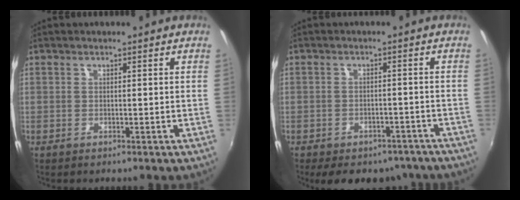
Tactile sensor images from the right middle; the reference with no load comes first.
{"total": 12.1, "force": [-9.3, 6.3, 4.7], "torque": [-0.099, 0.010, -0.108]}